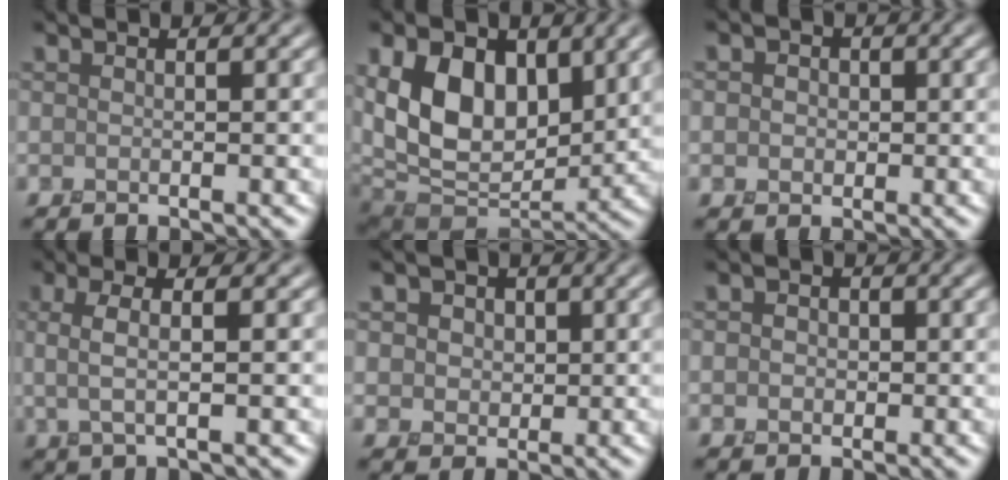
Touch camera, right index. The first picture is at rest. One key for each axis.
{"total": 11.3, "fx": 2.1, "fy": 7.2, "fz": 8.4, "tx": -0.164, "ty": -0.005, "tz": 0.029}
{"total": 2.5, "fx": 0.3, "fy": 2.1, "fz": 1.2, "tx": -0.016, "ty": 0.009, "tz": -0.008}
{"total": 3.0, "fx": 0.3, "fy": 0.7, "fz": 2.9, "tx": -0.057, "ty": 0.001, "tz": 0.003}
{"total": 4.8, "fx": 1.6, "fy": 3.9, "fz": 2.2, "tx": -0.049, "ty": 0.015, "tz": 0.014}
{"total": 2.0, "fx": 0.0, "fy": 1.7, "fz": 1.0, "tx": -0.013, "ty": 0.006, "tz": -0.012}